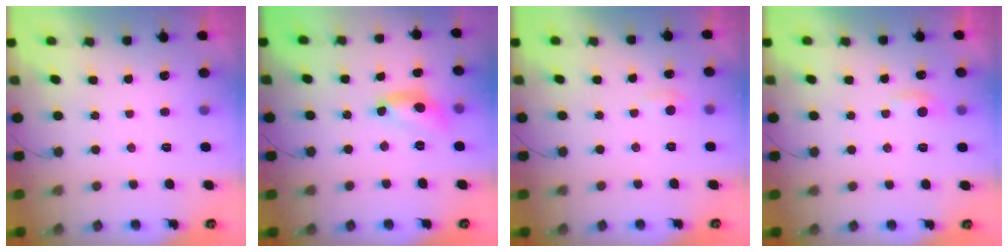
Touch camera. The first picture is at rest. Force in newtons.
{"total": 12.2, "press": 12.1, "slide": 0.8}
{"total": 5.8, "press": 5.8, "slide": 0.7}
{"total": 6.0, "press": 6.0, "slide": 0.6}